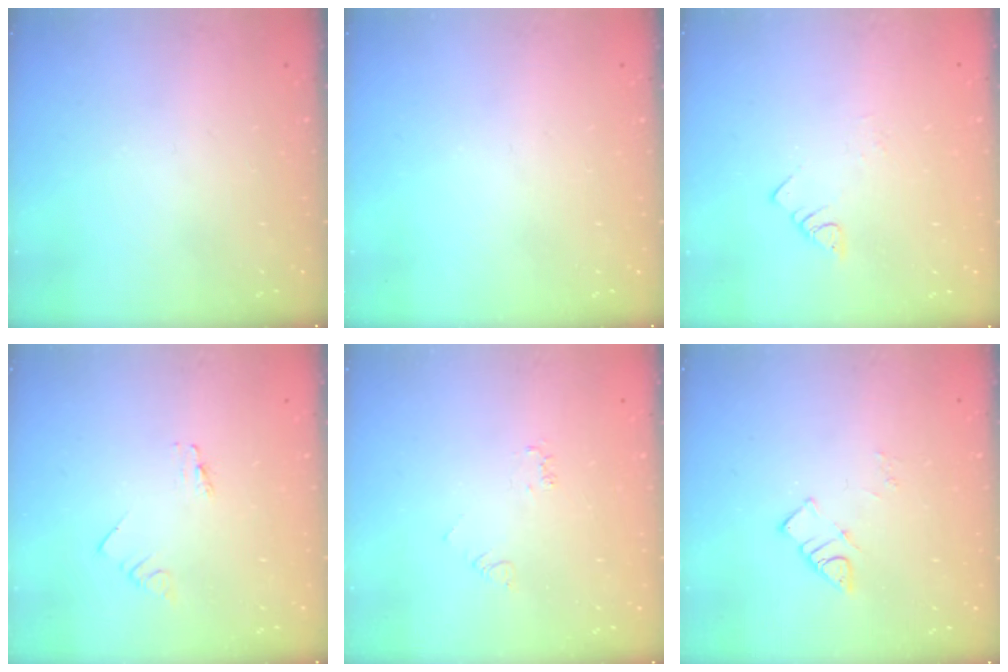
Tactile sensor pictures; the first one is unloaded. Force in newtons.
{"total": 0.0}
{"total": 2.5, "press": 2.5, "slide": 0.4}
{"total": 0.0}
{"total": 2.3, "press": 2.3, "slide": 0.4}
{"total": 5.3, "press": 5.2, "slide": 0.5}